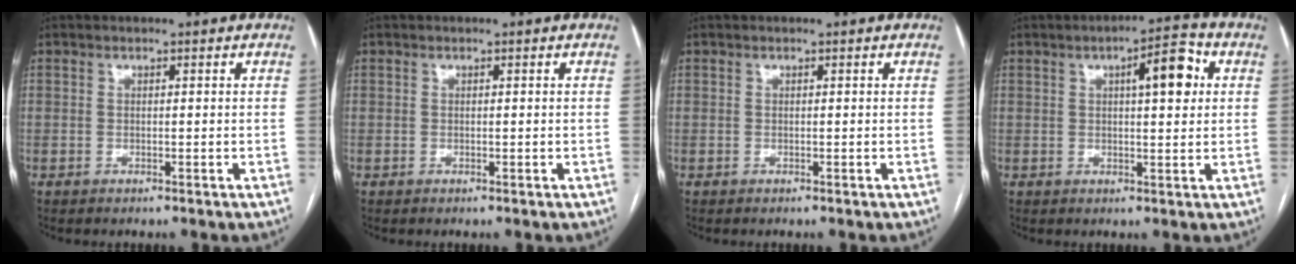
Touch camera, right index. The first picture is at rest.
{"total": 0.0}
{"total": 0.0}
{"total": 7.3, "force": [2.1, 1.8, 6.7], "torque": [-0.094, 0.016, 0.026]}